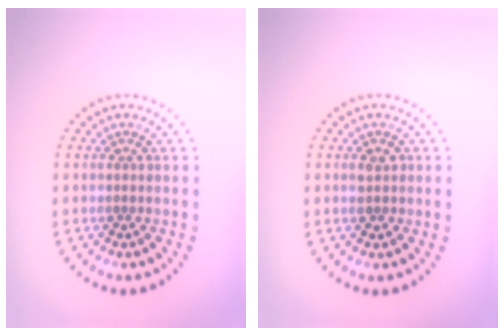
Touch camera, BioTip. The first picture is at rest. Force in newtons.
{"total": 1.5, "press": 1.5, "slide": 0.2}